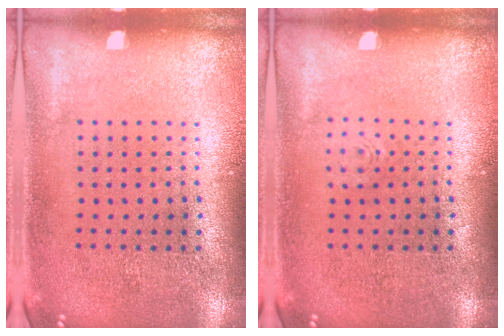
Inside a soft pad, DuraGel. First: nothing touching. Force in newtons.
{"total": 0.6, "press": 0.6, "slide": 0.2}